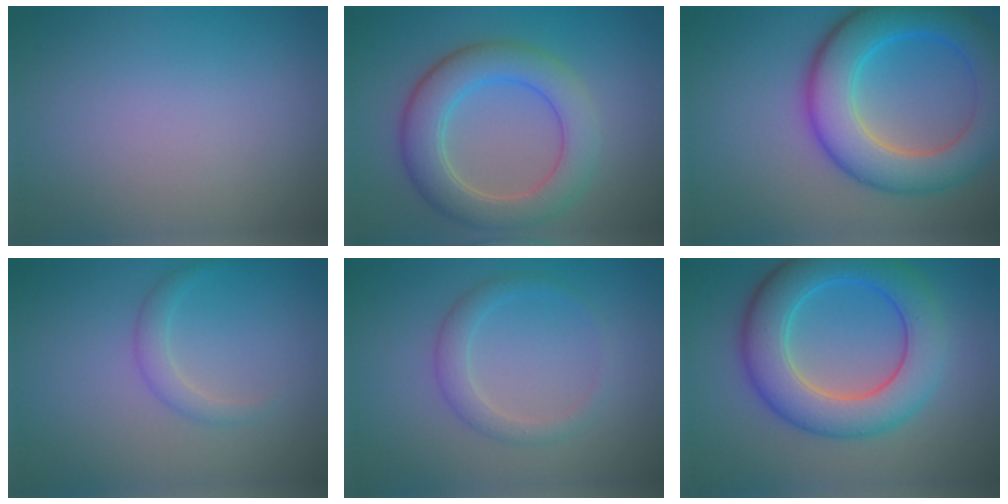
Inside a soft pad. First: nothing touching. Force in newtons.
{"total": 6.2, "press": 6.2, "slide": 0.7}
{"total": 8.5, "press": 8.5, "slide": 0.5}
{"total": 1.6, "press": 1.6, "slide": 0.1}
{"total": 2.1, "press": 2.1, "slide": 0.1}
{"total": 7.9, "press": 7.9, "slide": 0.1}